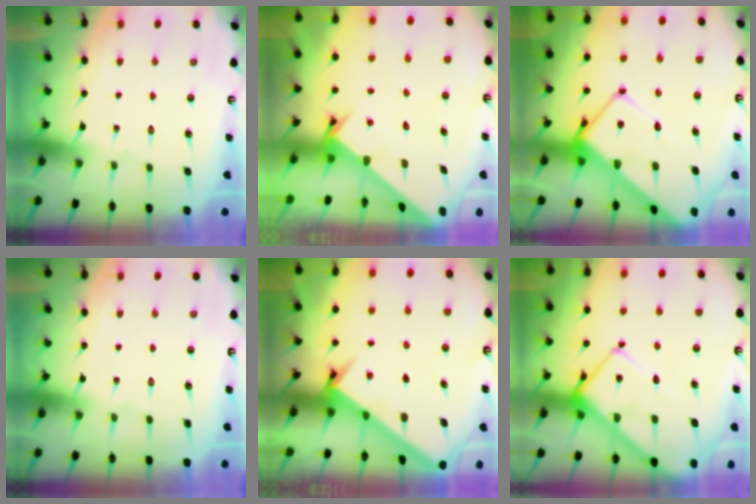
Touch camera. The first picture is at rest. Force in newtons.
{"total": 2.7, "press": 2.7, "slide": 0.3}
{"total": 14.5, "press": 14.5, "slide": 1.5}
{"total": 0.0}
{"total": 3.2, "press": 3.2, "slide": 0.3}
{"total": 13.9, "press": 13.8, "slide": 1.2}